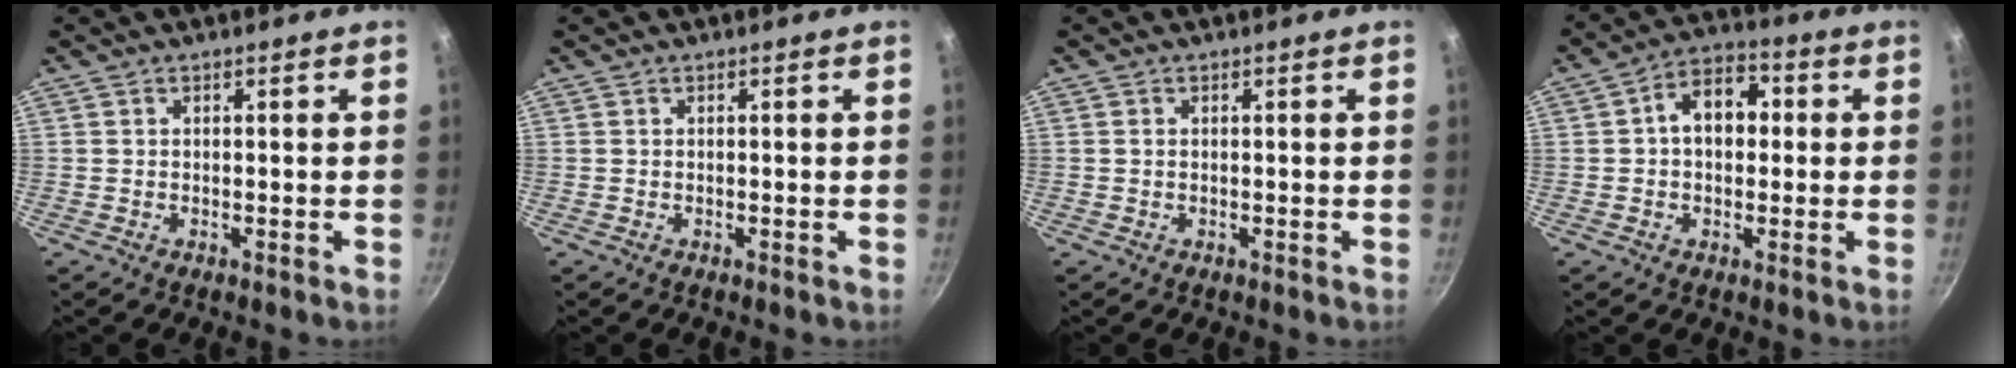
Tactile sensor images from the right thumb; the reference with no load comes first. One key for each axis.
{"total": 0.0}
{"total": 0.5, "fx": 0.1, "fy": 0.4, "fz": 0.3, "tx": -0.006, "ty": 0.002, "tz": 0.001}
{"total": 9.2, "fx": 0.9, "fy": 6.4, "fz": 6.5, "tx": -0.062, "ty": 0.024, "tz": 0.002}